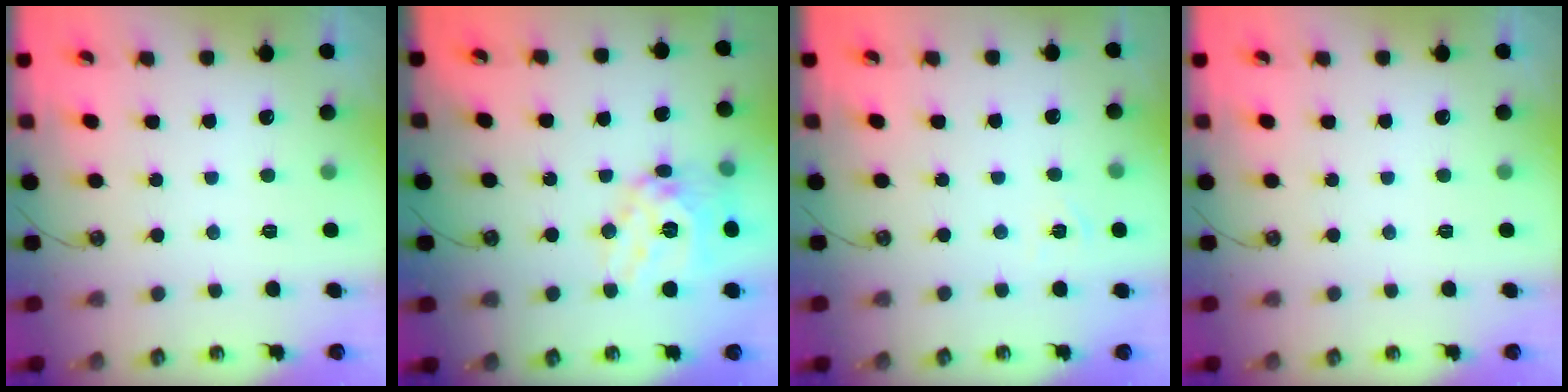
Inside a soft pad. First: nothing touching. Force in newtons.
{"total": 15.7, "press": 15.4, "slide": 2.9}
{"total": 3.6, "press": 3.6, "slide": 0.5}
{"total": 0.0}